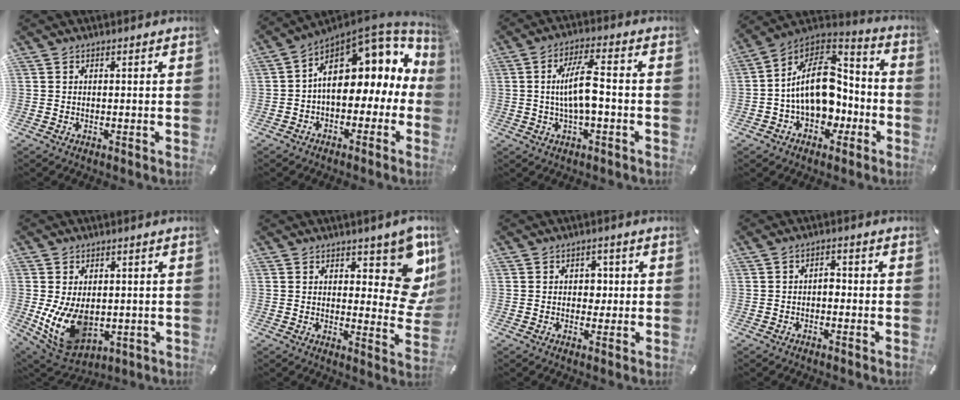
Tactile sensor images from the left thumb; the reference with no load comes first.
{"total": 15.5, "force": [5.1, 9.7, 10.9], "torque": [-0.148, -0.040, 0.089]}
{"total": 9.0, "force": [-0.6, 2.6, 8.5], "torque": [-0.163, 0.006, -0.014]}
{"total": 17.2, "force": [-1.1, 12.5, 11.8], "torque": [-0.211, -0.002, -0.019]}
{"total": 12.2, "force": [-1.1, 8.6, 8.6], "torque": [-0.162, -0.006, -0.012]}
{"total": 13.2, "force": [7.1, 5.8, 9.4], "torque": [-0.090, -0.066, 0.123]}
{"total": 3.2, "force": [0.0, 2.8, 1.6], "torque": [-0.011, -0.003, -0.010]}
{"total": 2.4, "force": [-0.7, 1.5, 1.7], "torque": [-0.034, 0.009, -0.015]}